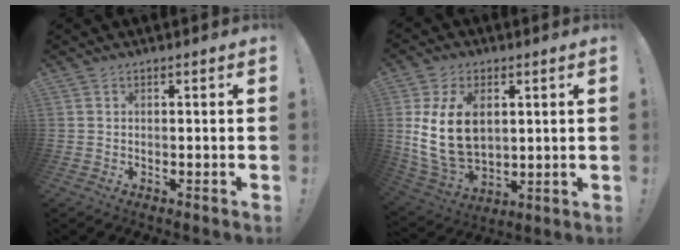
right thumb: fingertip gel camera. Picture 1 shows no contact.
{"total": 16.6, "force": [3.0, 11.3, 11.8], "torque": [-0.224, -0.011, 0.057]}